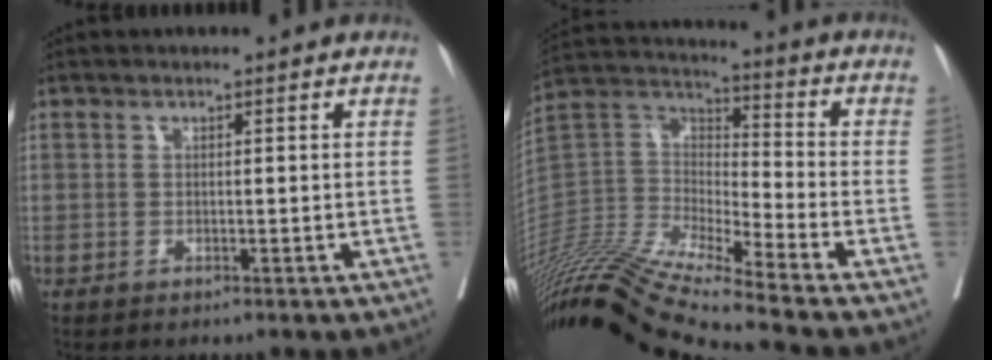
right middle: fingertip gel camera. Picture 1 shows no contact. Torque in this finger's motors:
{"motor_torque": [-0.88, -1.26, 0.10, 0.12]}